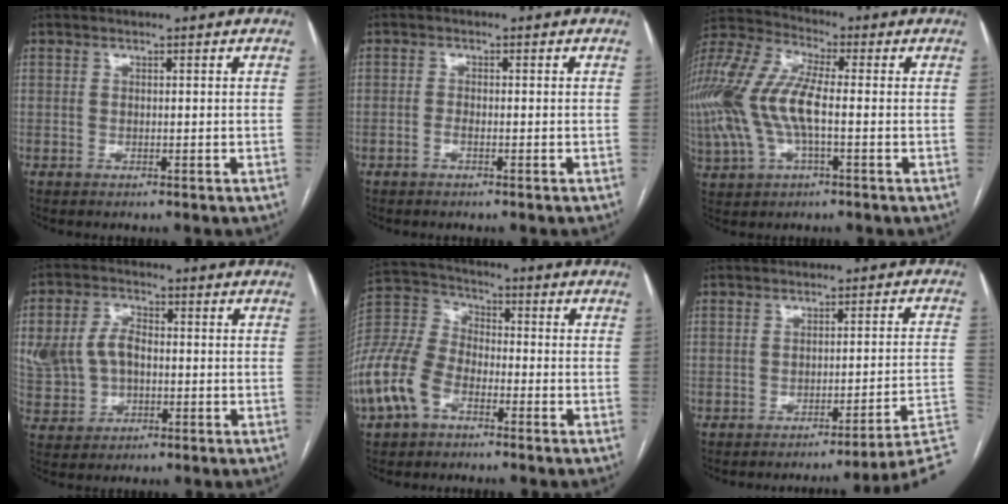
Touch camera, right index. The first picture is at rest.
{"total": 1.0, "force": [-0.6, 0.2, 0.7], "torque": [-0.016, 0.001, -0.012]}
{"total": 18.1, "force": [-1.3, 7.3, 16.4], "torque": [-0.395, 0.013, -0.027]}
{"total": 9.8, "force": [0.0, 7.3, 6.6], "torque": [-0.163, 0.024, 0.009]}
{"total": 15.1, "force": [-7.3, 9.3, 9.3], "torque": [-0.246, 0.011, -0.150]}
{"total": 12.2, "force": [-10.4, -3.8, 5.2], "torque": [-0.011, 0.006, -0.120]}